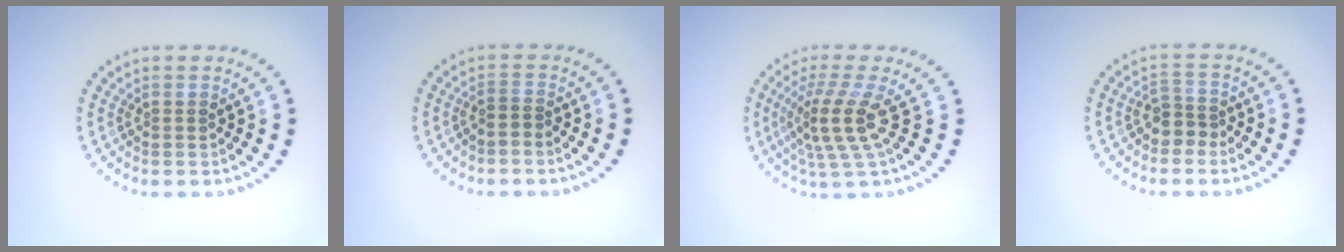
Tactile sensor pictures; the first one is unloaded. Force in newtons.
{"total": 0.8, "press": 0.6, "slide": 0.5}
{"total": 4.0, "press": 2.7, "slide": 2.9}
{"total": 2.1, "press": 1.6, "slide": 1.3}